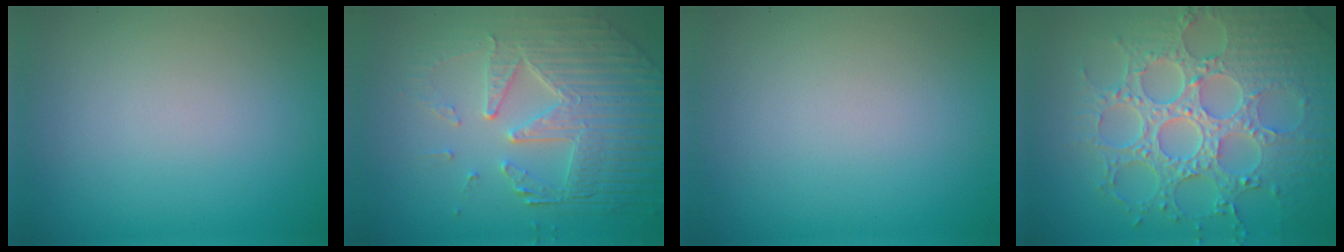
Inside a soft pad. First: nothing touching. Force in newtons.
{"total": 7.2, "press": 5.2, "slide": 5.0}
{"total": 0.0}
{"total": 8.9, "press": 6.6, "slide": 6.0}